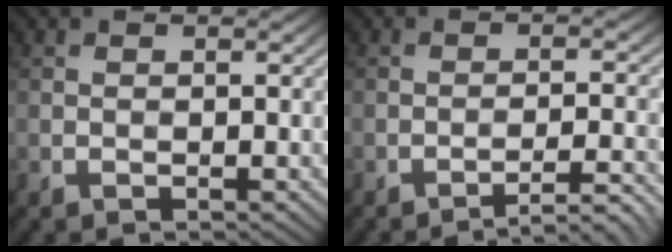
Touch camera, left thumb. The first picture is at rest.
{"total": 4.2, "force": [-3.4, 0.3, 2.4], "torque": [-0.038, 0.016, -0.056]}